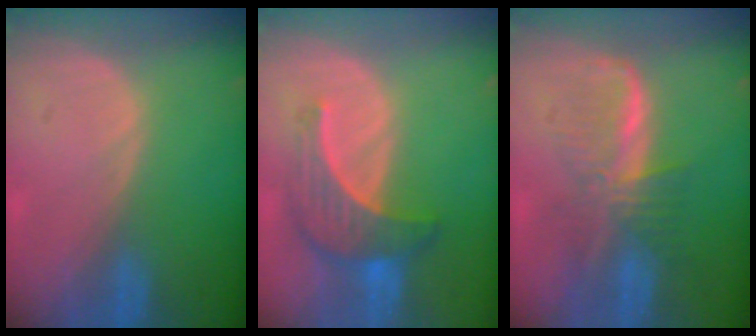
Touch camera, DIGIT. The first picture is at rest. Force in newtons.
{"total": 7.1, "press": 6.8, "slide": 2.2}
{"total": 6.6, "press": 6.3, "slide": 2.1}